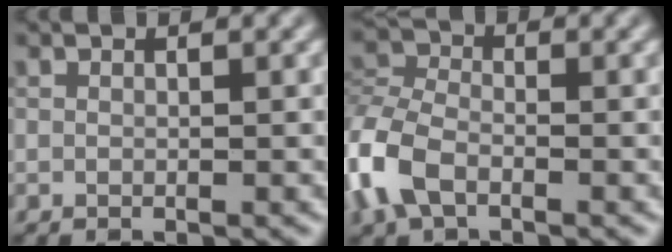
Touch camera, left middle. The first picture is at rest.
{"total": 5.2, "force": [-2.5, 3.2, 3.3], "torque": [-0.083, 0.003, -0.065]}